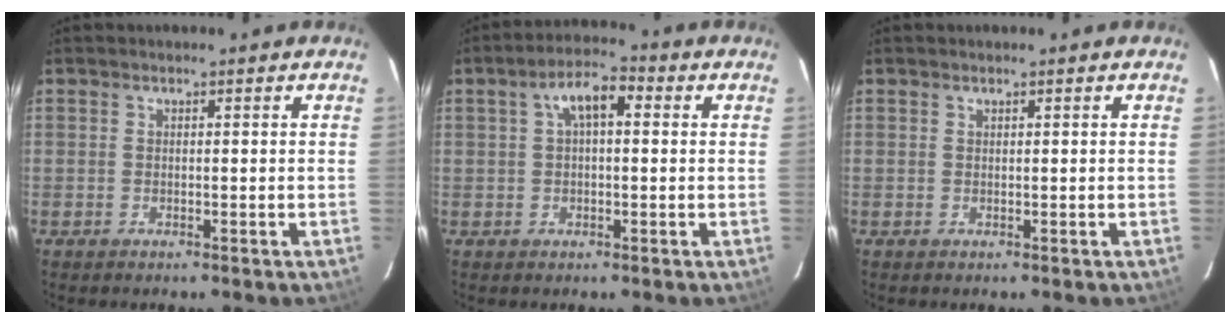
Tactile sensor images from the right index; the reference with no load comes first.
{"total": 6.1, "force": [1.4, 2.5, 5.4], "torque": [-0.101, 0.023, 0.025]}
{"total": 0.0}